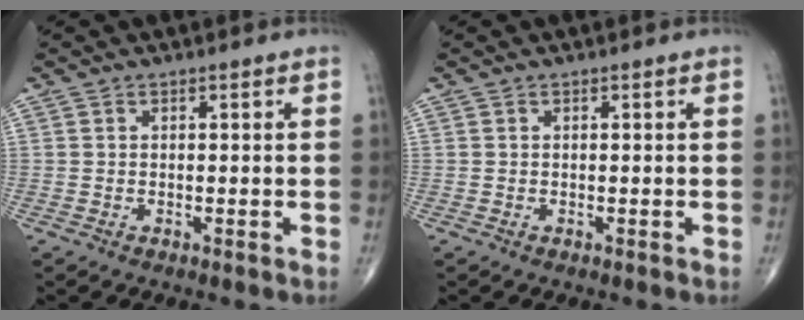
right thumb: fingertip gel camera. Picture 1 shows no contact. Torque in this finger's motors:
{"motor_torque": [0.00, 0.00, 0.00, 0.00, 0.01]}